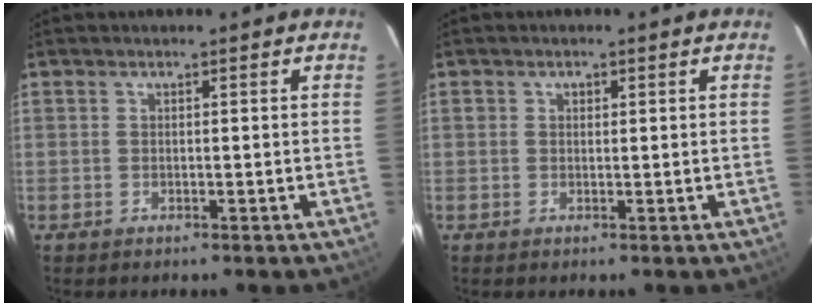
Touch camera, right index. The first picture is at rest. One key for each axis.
{"total": 1.0, "fx": 0.2, "fy": 1.0, "fz": 0.2, "tx": -0.001, "ty": 0.004, "tz": 0.002}